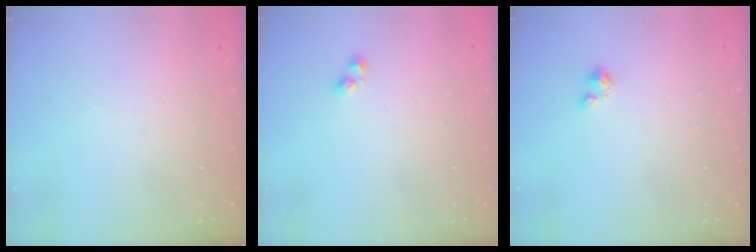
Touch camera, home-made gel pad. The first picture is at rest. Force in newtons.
{"total": 2.9, "press": 2.6, "slide": 1.3}
{"total": 2.1, "press": 2.1, "slide": 0.2}